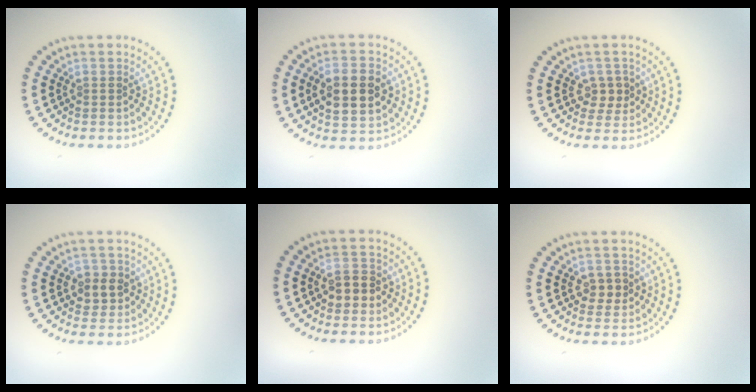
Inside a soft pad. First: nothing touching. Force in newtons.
{"total": 5.6, "press": 5.6, "slide": 0.4}
{"total": 1.7, "press": 1.5, "slide": 0.8}
{"total": 2.2, "press": 2.1, "slide": 0.7}
{"total": 2.5, "press": 2.4, "slide": 0.5}
{"total": 1.9, "press": 1.8, "slide": 0.3}